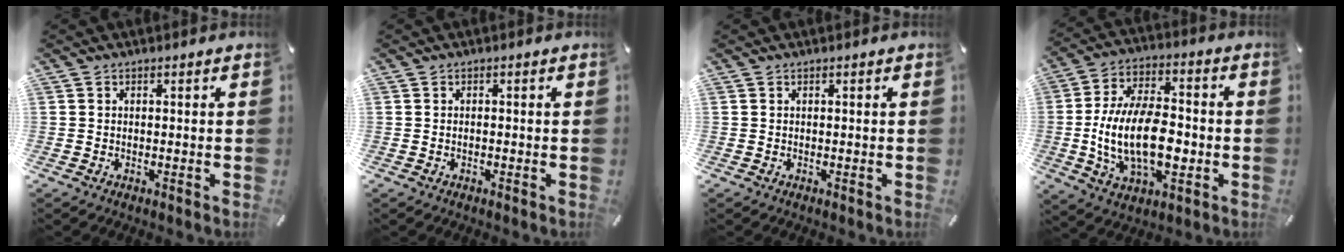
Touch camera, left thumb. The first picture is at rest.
{"total": 0.7, "force": [-0.3, 0.2, 0.6], "torque": [-0.012, -0.003, -0.005]}
{"total": 0.0}
{"total": 18.3, "force": [-3.0, 10.6, 14.7], "torque": [-0.299, 0.001, -0.051]}